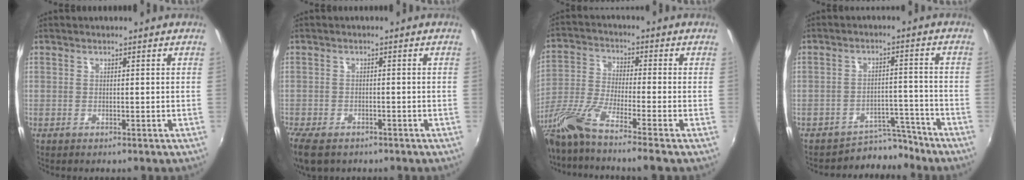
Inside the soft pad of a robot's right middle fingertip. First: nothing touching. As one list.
[{"total": 7.0, "force": [-5.0, 3.3, 3.6], "torque": [-0.097, -0.026, -0.092]}, {"total": 11.0, "force": [-8.7, -1.3, 6.6], "torque": [-0.125, -0.039, -0.167]}, {"total": 6.6, "force": [-6.2, 2.2, -0.3], "torque": [0.006, 0.025, -0.089]}]